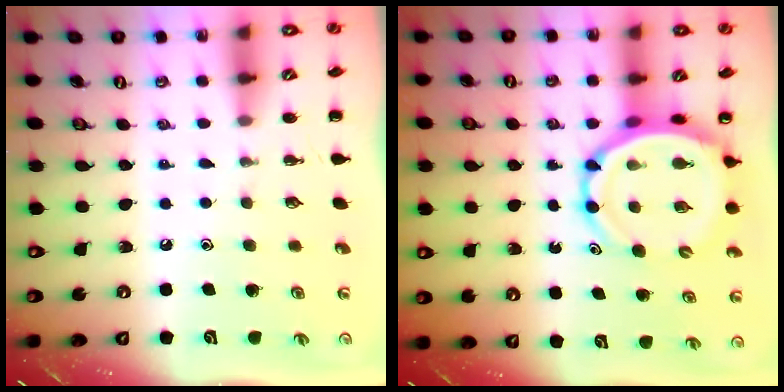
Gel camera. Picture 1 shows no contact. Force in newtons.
{"total": 8.9, "press": 8.4, "slide": 2.9}